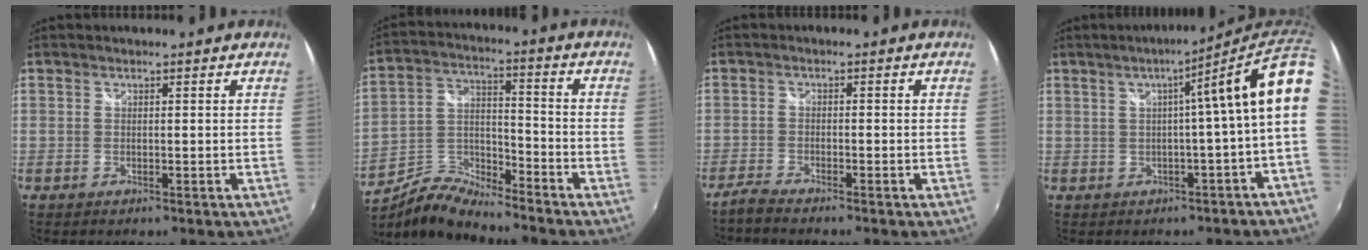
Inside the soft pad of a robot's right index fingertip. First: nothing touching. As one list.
[{"total": 8.6, "force": [-7.2, 2.4, 4.0], "torque": [-0.085, 0.015, -0.147]}, {"total": 2.9, "force": [-2.7, 0.0, 1.0], "torque": [-0.036, -0.007, -0.057]}, {"total": 8.6, "force": [5.3, -1.1, 6.6], "torque": [-0.082, 0.011, 0.064]}]